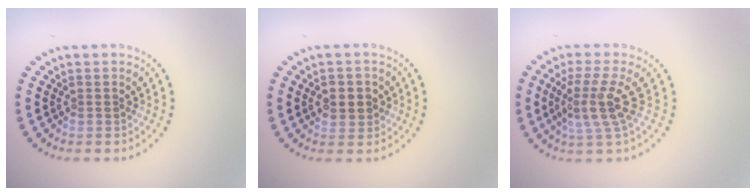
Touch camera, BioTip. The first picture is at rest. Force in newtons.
{"total": 2.4, "press": 2.3, "slide": 0.6}
{"total": 3.6, "press": 2.6, "slide": 2.5}